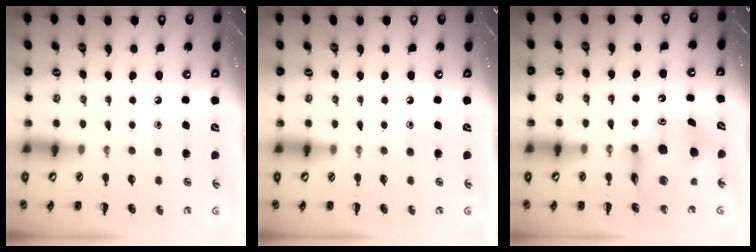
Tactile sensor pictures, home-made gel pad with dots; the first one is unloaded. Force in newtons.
{"total": 0.0}
{"total": 9.4, "press": 9.1, "slide": 2.2}